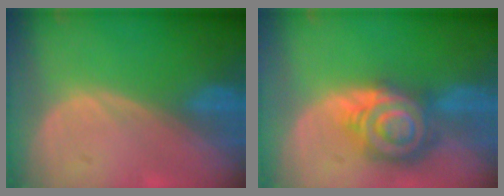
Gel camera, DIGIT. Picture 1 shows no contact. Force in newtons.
{"total": 8.6, "press": 8.6, "slide": 0.6}